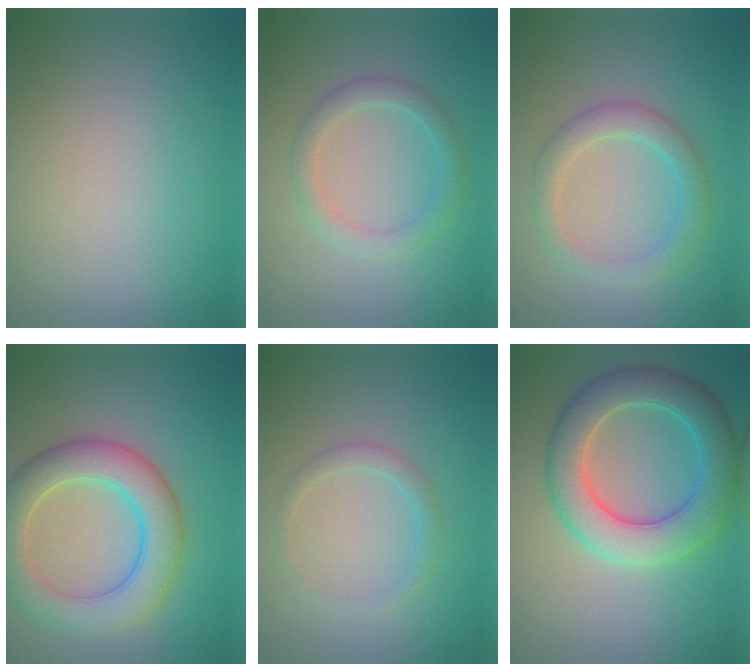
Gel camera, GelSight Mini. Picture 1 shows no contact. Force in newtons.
{"total": 2.4, "press": 2.4, "slide": 0.1}
{"total": 3.1, "press": 3.1, "slide": 0.1}
{"total": 6.5, "press": 6.5, "slide": 0.3}
{"total": 1.5, "press": 1.5, "slide": 0.1}
{"total": 6.9, "press": 6.9, "slide": 0.5}